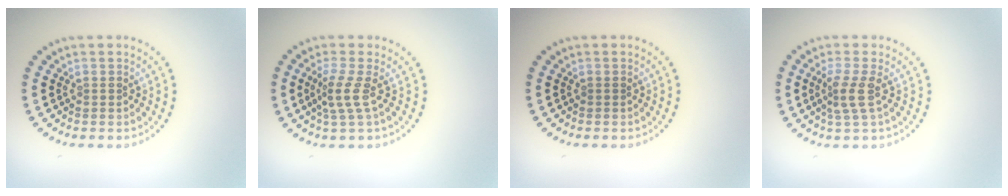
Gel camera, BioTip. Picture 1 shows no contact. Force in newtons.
{"total": 2.3, "press": 1.6, "slide": 1.7}
{"total": 0.0}
{"total": 2.3, "press": 1.7, "slide": 1.6}